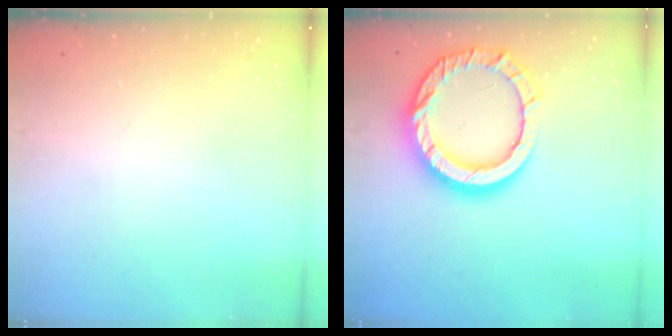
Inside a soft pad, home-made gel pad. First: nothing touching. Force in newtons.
{"total": 16.8, "press": 16.7, "slide": 1.8}